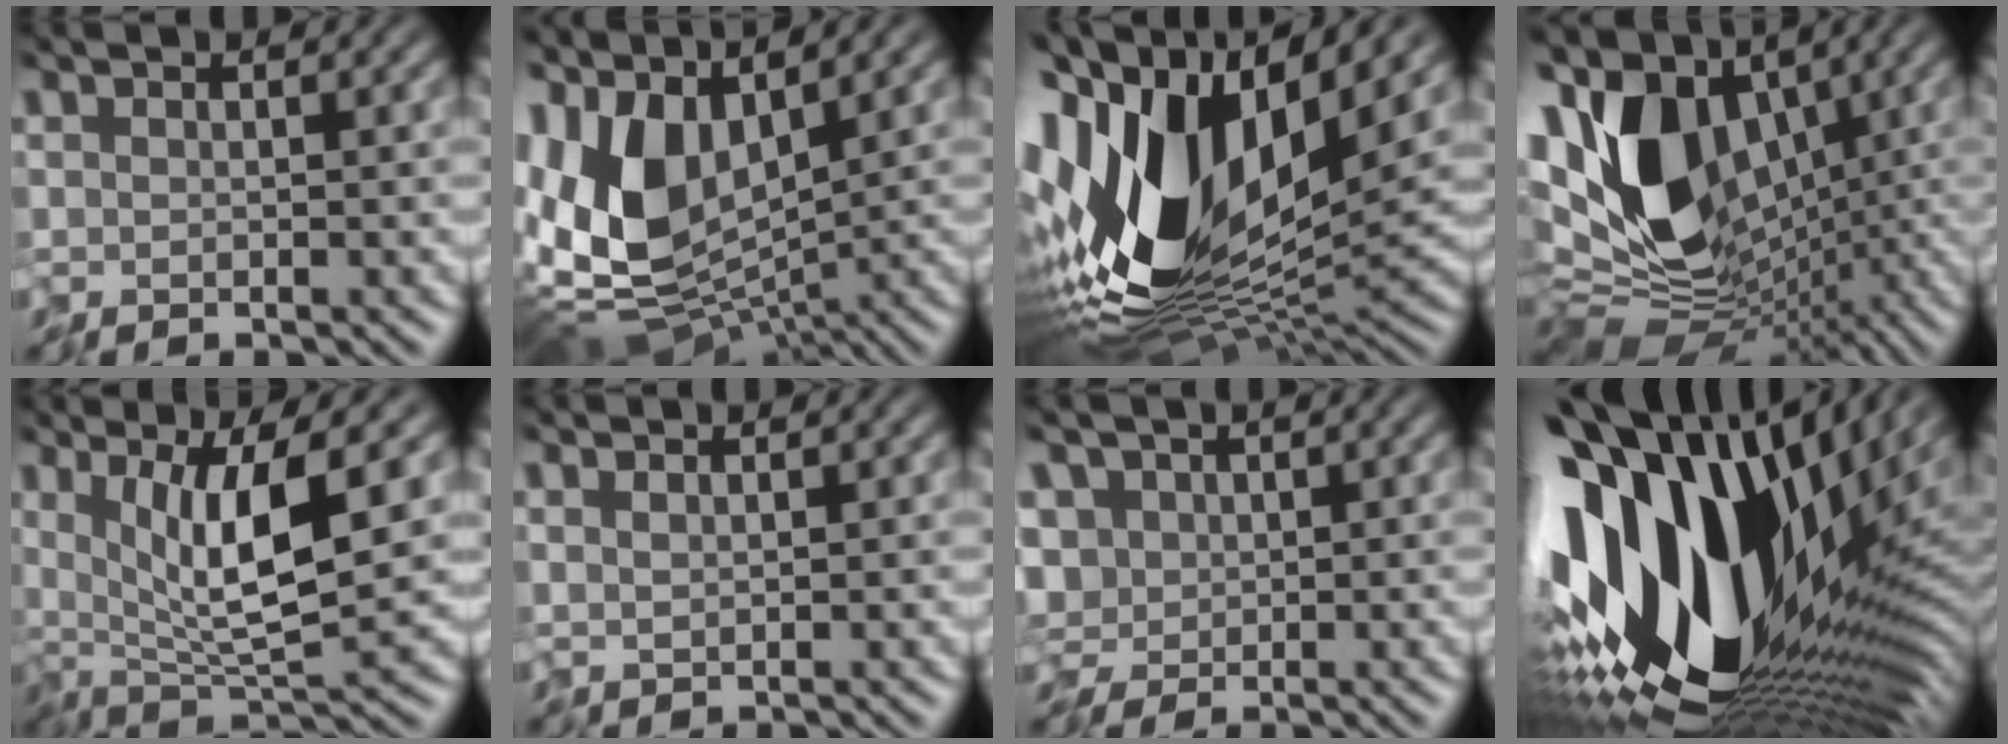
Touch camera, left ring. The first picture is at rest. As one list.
[{"total": 12.3, "force": [1.8, 7.2, 9.8], "torque": [-0.211, -0.007, 0.029]}, {"total": 17.0, "force": [1.0, 8.1, 14.9], "torque": [-0.308, -0.001, 0.013]}, {"total": 14.0, "force": [0.9, 9.5, 10.2], "torque": [-0.219, -0.003, 0.008]}, {"total": 9.7, "force": [2.0, 2.6, 9.2], "torque": [-0.153, -0.007, 0.029]}, {"total": 0.9, "force": [0.5, 0.3, 0.7], "torque": [-0.017, 0.000, 0.008]}, {"total": 4.3, "force": [0.3, 3.2, 2.9], "torque": [-0.064, 0.011, -0.008]}, {"total": 19.2, "force": [1.9, 9.9, 16.3], "torque": [-0.300, -0.029, 0.027]}]